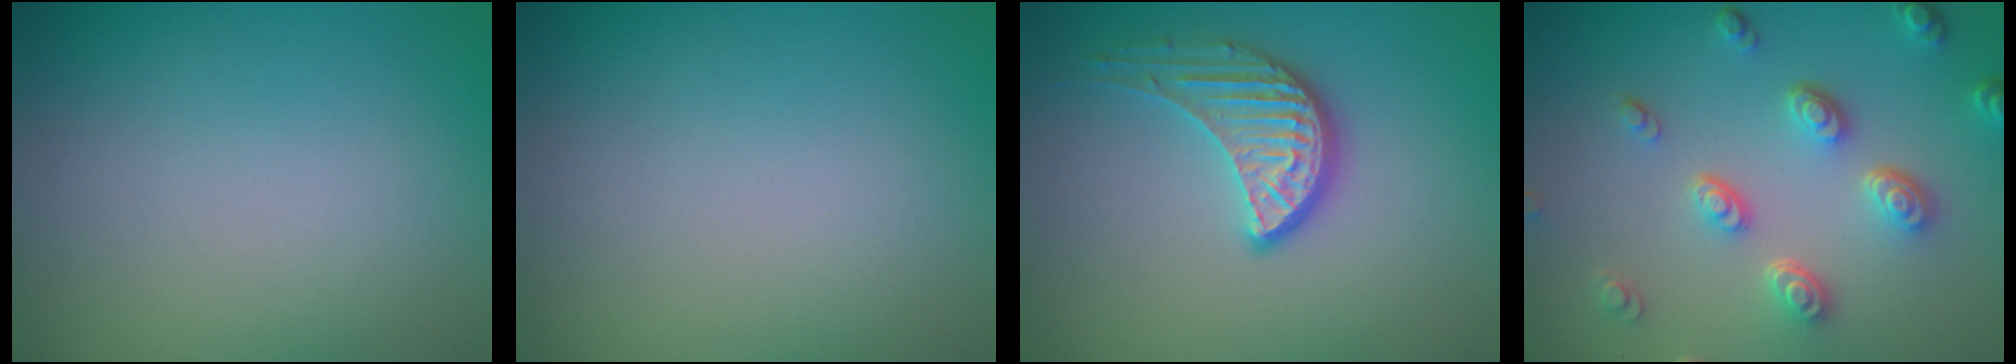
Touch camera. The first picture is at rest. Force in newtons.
{"total": 0.0}
{"total": 3.7, "press": 3.0, "slide": 2.2}
{"total": 4.5, "press": 3.6, "slide": 2.8}